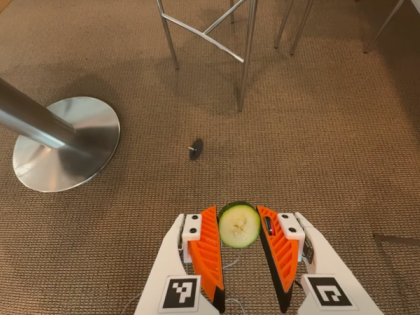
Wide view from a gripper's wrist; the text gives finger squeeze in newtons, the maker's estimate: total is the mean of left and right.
{"total": 8.8, "left": 8.5, "right": 9.0}